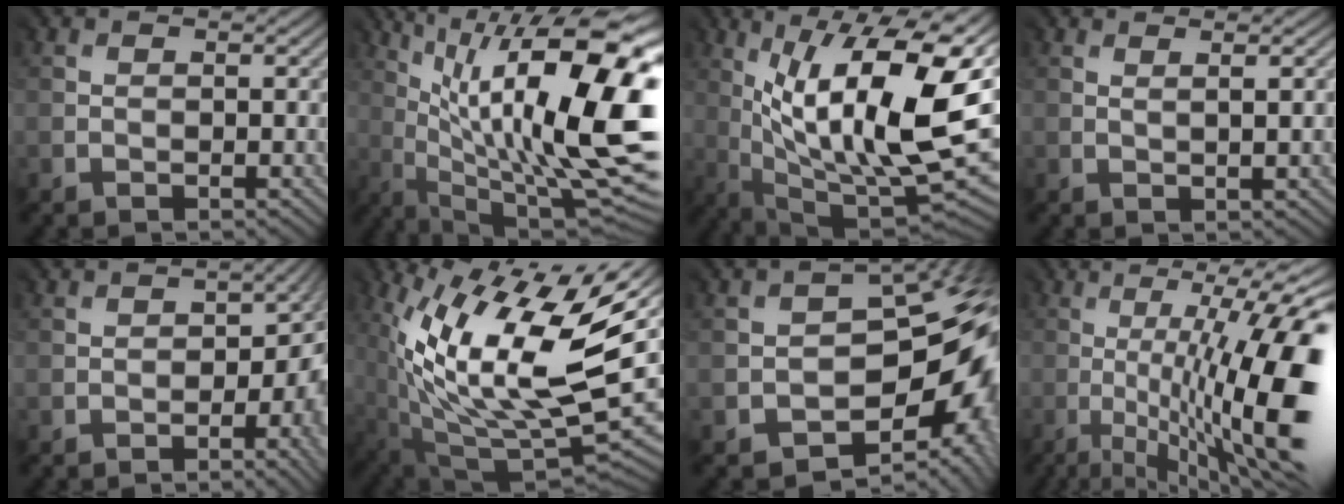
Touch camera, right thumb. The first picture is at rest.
{"total": 18.5, "force": [3.4, 5.4, 17.3], "torque": [-0.271, 0.027, 0.075]}
{"total": 17.1, "force": [2.5, 6.4, 15.7], "torque": [-0.238, 0.013, 0.048]}
{"total": 1.3, "force": [0.8, -0.2, 1.0], "torque": [-0.011, 0.014, 0.011]}
{"total": 8.5, "force": [-3.1, 4.0, 6.8], "torque": [-0.066, -0.022, -0.020]}
{"total": 16.4, "force": [3.1, 7.3, 14.4], "torque": [-0.257, -0.018, 0.073]}
{"total": 12.3, "force": [-4.7, 7.4, 8.6], "torque": [-0.085, -0.023, -0.064]}
{"total": 15.9, "force": [-2.4, 4.1, 15.1], "torque": [-0.205, -0.002, -0.023]}